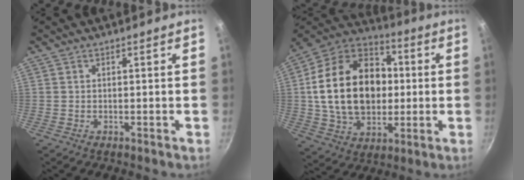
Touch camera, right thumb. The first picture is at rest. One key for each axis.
{"total": 24.9, "fx": 1.1, "fy": 17.9, "fz": 17.2, "tx": -0.273, "ty": 0.029, "tz": 0.022}